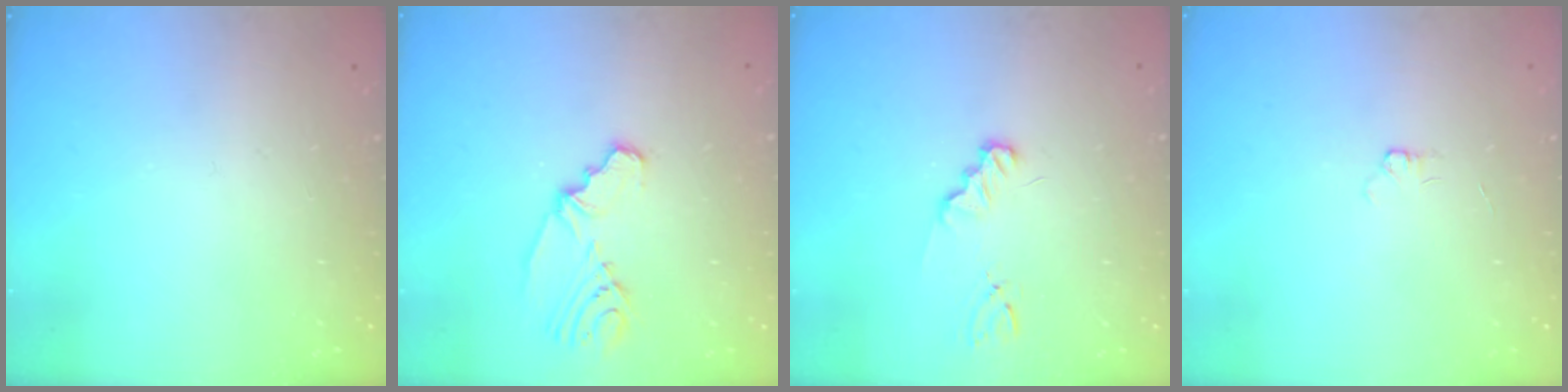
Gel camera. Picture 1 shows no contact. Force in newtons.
{"total": 5.3, "press": 3.4, "slide": 4.1}
{"total": 1.3, "press": 1.3, "slide": 0.2}
{"total": 2.2, "press": 2.1, "slide": 0.3}